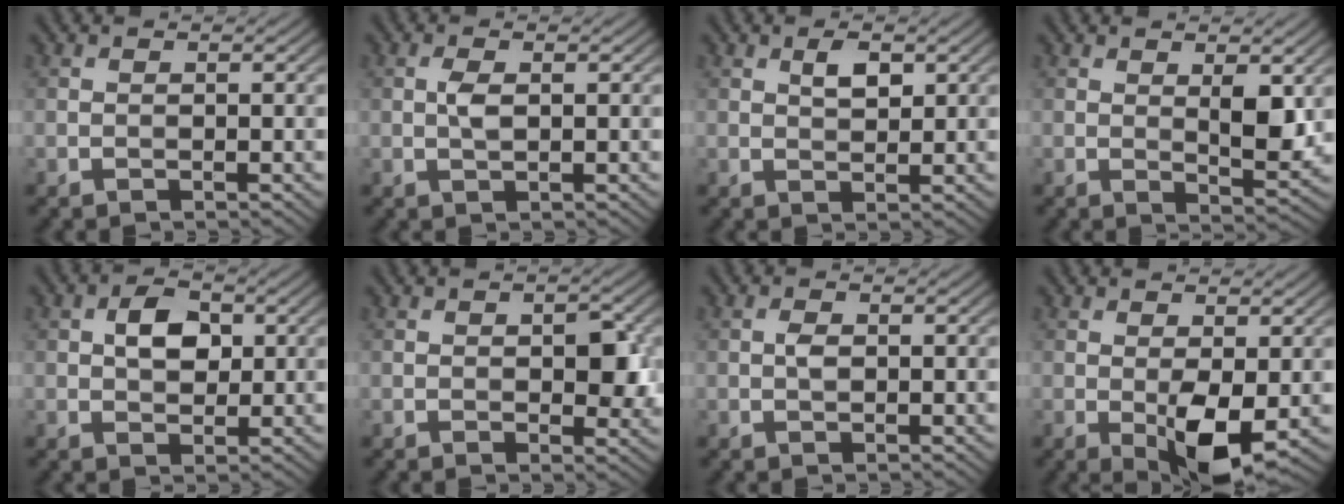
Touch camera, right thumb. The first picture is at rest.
{"total": 1.8, "force": [0.2, 0.7, 1.6], "torque": [-0.037, 0.003, 0.003]}
{"total": 2.4, "force": [1.0, 1.2, 1.8], "torque": [-0.034, -0.001, 0.019]}
{"total": 4.0, "force": [1.2, 1.4, 3.5], "torque": [-0.065, -0.009, 0.026]}
{"total": 4.3, "force": [0.9, 2.9, 3.1], "torque": [-0.057, 0.006, 0.011]}
{"total": 3.8, "force": [0.1, 2.1, 3.1], "torque": [-0.045, -0.004, 0.004]}
{"total": 1.2, "force": [0.0, 0.7, 1.0], "torque": [-0.020, 0.002, 0.000]}
{"total": 5.4, "force": [-1.0, 2.1, 4.8], "torque": [-0.088, -0.005, -0.014]}